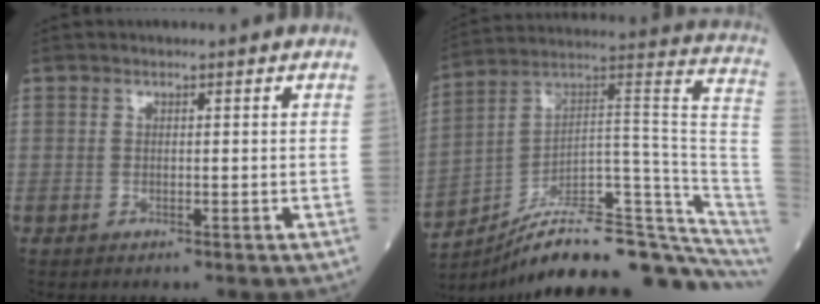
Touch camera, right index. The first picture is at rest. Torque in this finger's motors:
{"motor_torque": [-0.29, -1.85, -0.04, -0.06]}